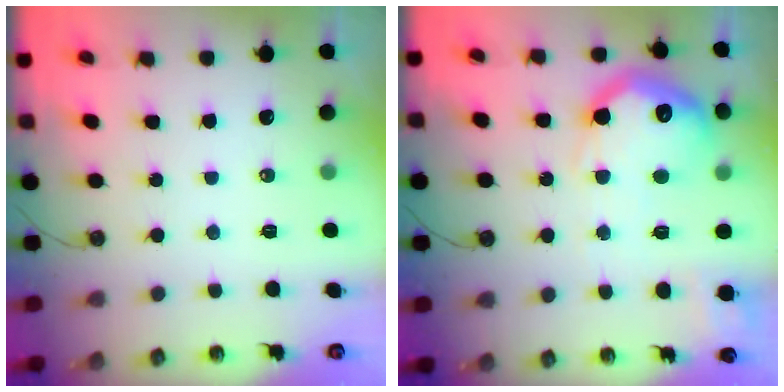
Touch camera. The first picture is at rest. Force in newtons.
{"total": 22.5, "press": 22.4, "slide": 1.7}